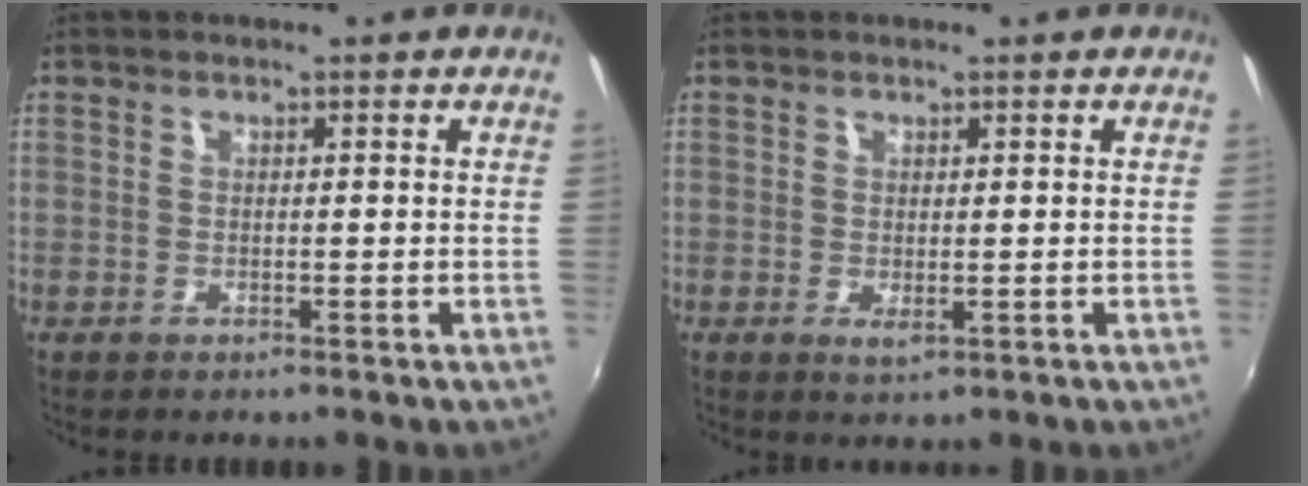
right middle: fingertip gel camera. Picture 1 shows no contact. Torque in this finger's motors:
{"motor_torque": [0.03, -0.02, 0.02, 0.01]}